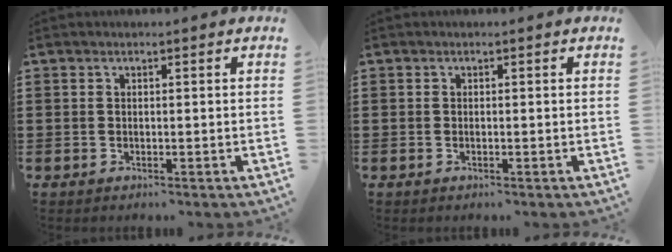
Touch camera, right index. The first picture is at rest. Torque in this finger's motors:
{"motor_torque": [-0.43, 0.96, 0.00, 0.01]}